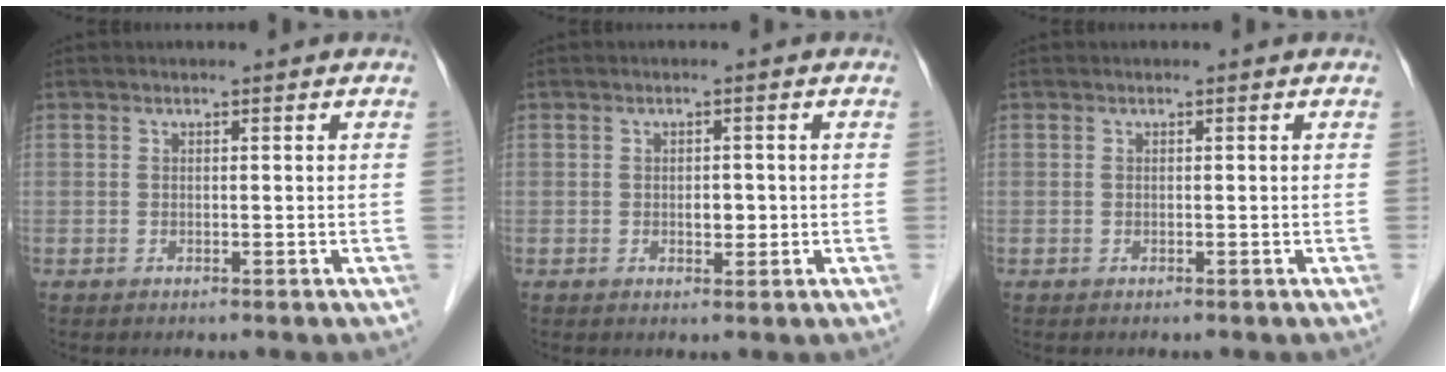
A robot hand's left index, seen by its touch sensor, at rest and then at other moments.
{"total": 1.7, "force": [-0.4, 1.0, 1.3], "torque": [-0.019, -0.002, -0.004]}
{"total": 0.0}